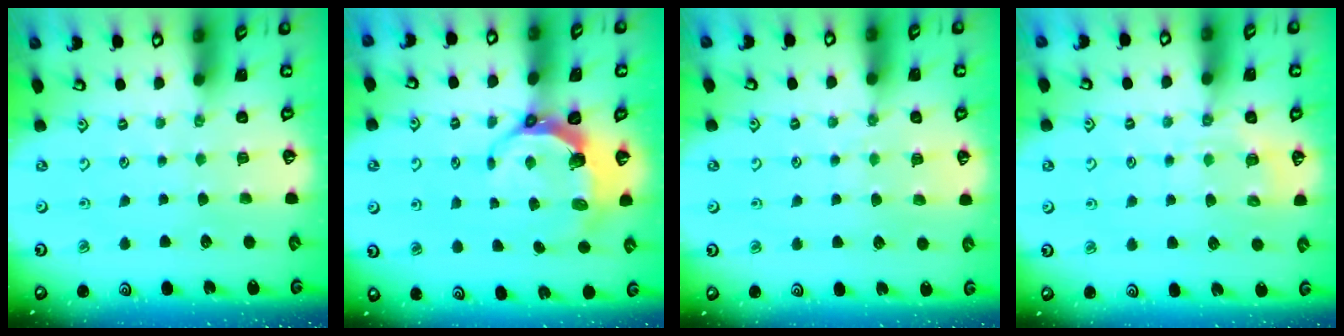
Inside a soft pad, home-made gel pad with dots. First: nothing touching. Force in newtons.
{"total": 7.0, "press": 5.6, "slide": 4.3}
{"total": 7.4, "press": 7.3, "slide": 0.8}
{"total": 6.7, "press": 6.7, "slide": 0.8}